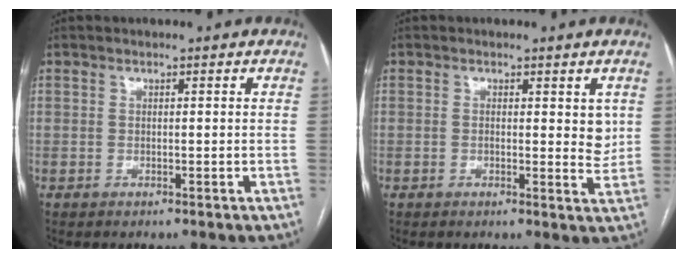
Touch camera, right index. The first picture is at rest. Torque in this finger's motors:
{"motor_torque": [0.09, 0.13, 0.20, 0.00]}